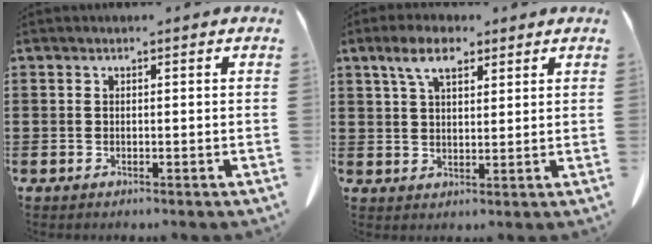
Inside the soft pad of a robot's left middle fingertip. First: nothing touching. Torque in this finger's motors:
{"motor_torque": [0.00, 0.03, -0.13, -0.01]}